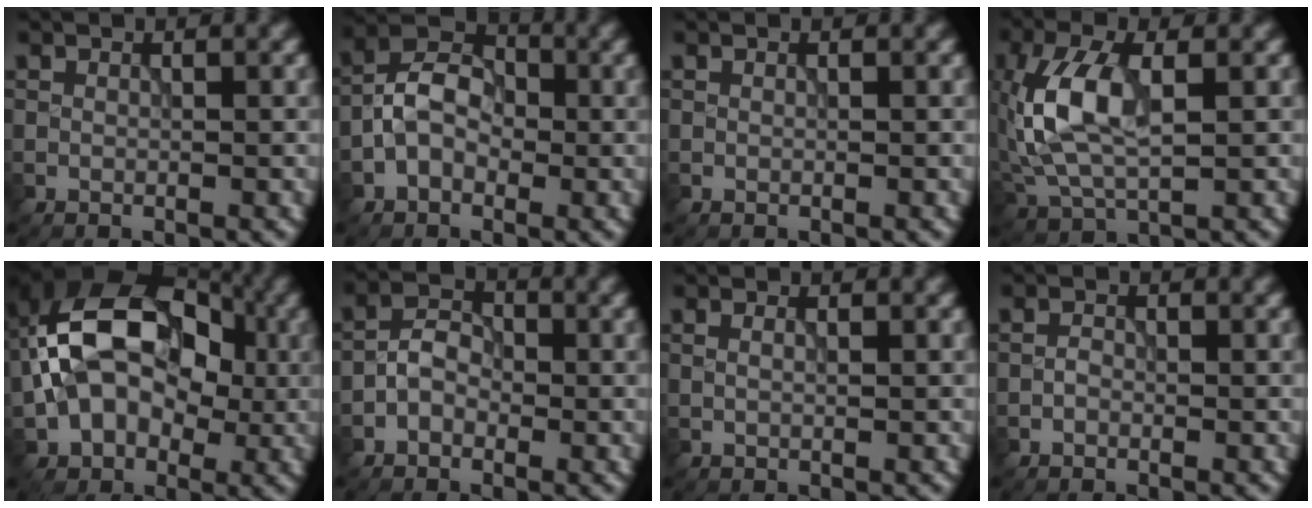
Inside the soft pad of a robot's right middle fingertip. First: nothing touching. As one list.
[{"total": 4.6, "force": [-1.3, 3.2, 3.0], "torque": [-0.048, 0.014, -0.031]}, {"total": 0.0}, {"total": 6.9, "force": [0.2, 3.6, 5.9], "torque": [-0.140, 0.007, 0.006]}, {"total": 12.7, "force": [0.0, 8.7, 9.2], "torque": [-0.139, 0.026, -0.017]}, {"total": 2.6, "force": [-1.0, 1.8, 1.5], "torque": [-0.024, 0.010, -0.027]}, {"total": 0.9, "force": [0.4, 0.4, 0.7], "torque": [-0.008, -0.006, 0.003]}, {"total": 0.7, "force": [-0.4, 0.5, 0.4], "torque": [-0.006, 0.001, -0.010]}]